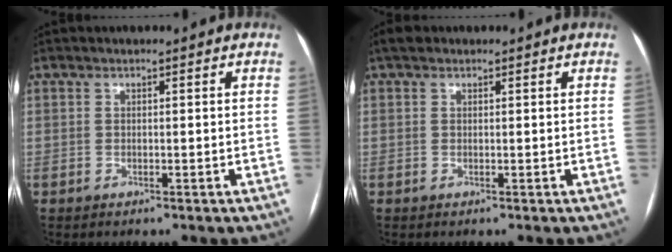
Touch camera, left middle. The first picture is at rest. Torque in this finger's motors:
{"motor_torque": [0.36, -0.33, 0.03, 0.01]}